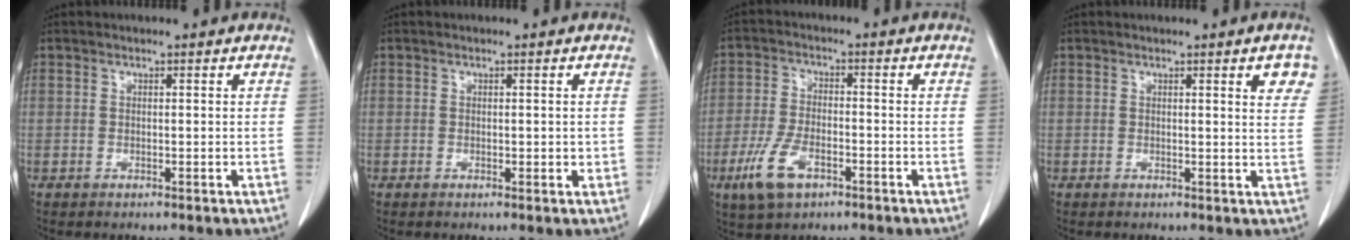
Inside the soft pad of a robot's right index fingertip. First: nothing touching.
{"total": 1.3, "force": [0.1, 0.9, 1.0], "torque": [-0.005, 0.002, 0.004]}
{"total": 7.7, "force": [-3.9, 3.5, 5.6], "torque": [-0.129, -0.005, -0.072]}
{"total": 3.6, "force": [1.7, 0.4, 3.2], "torque": [-0.030, -0.004, 0.017]}